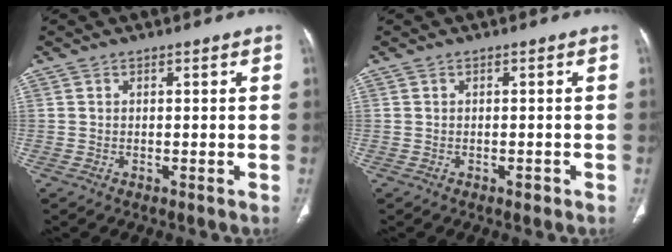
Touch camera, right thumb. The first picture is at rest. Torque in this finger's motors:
{"motor_torque": [0.34, -0.04, 0.16, -0.58, 0.09]}